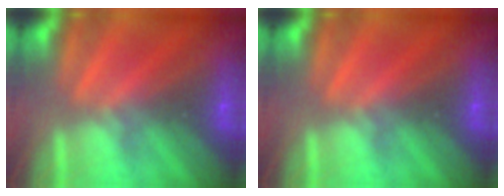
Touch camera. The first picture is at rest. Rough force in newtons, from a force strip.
{"total": 0.0}